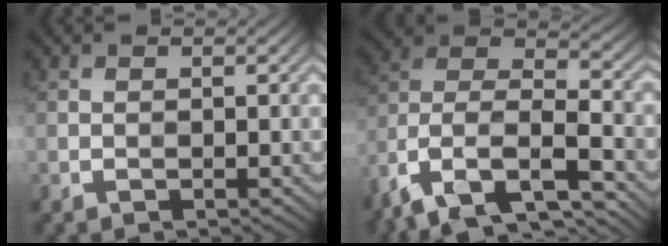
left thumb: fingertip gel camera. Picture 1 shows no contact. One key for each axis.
{"total": 15.9, "fx": -9.9, "fy": 8.2, "fz": 9.4, "tx": -0.254, "ty": -0.032, "tz": -0.153}